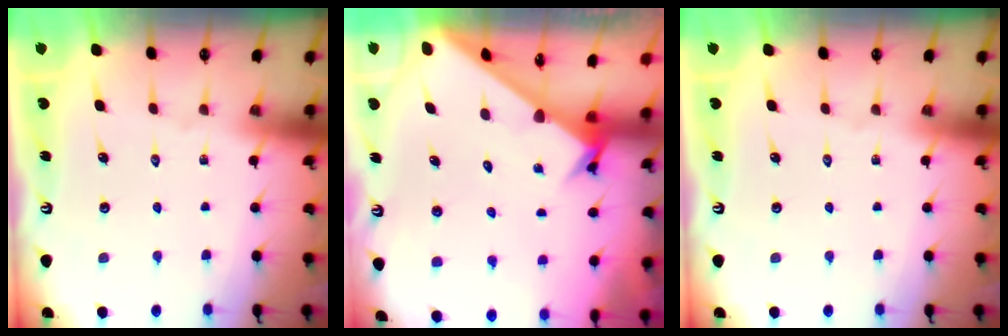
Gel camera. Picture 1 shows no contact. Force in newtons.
{"total": 2.6, "press": 2.6, "slide": 0.3}
{"total": 0.0}